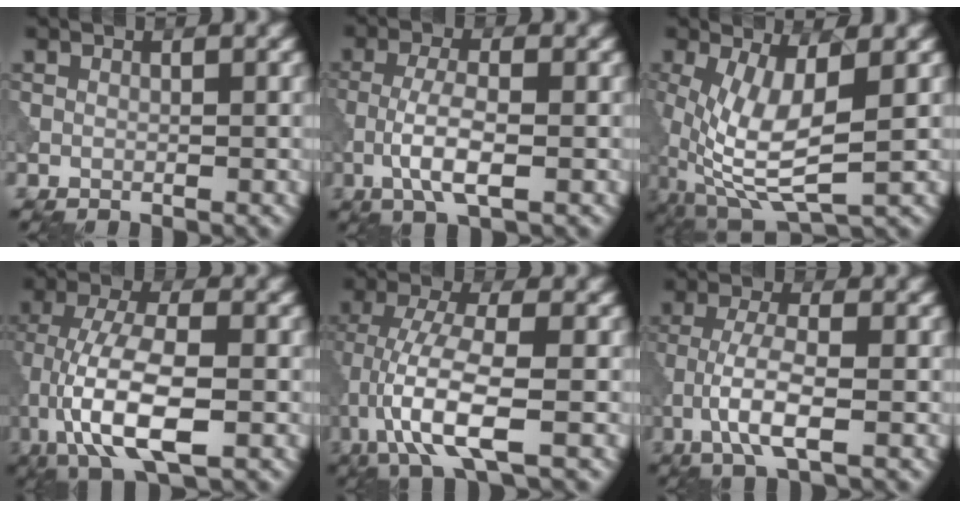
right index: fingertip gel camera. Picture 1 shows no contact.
{"total": 4.2, "force": [-1.4, 1.1, 3.8], "torque": [-0.077, 0.002, -0.033]}
{"total": 7.5, "force": [-0.9, 2.7, 6.9], "torque": [-0.160, -0.012, -0.013]}
{"total": 9.9, "force": [-2.7, 3.6, 8.8], "torque": [-0.168, 0.006, -0.055]}
{"total": 7.9, "force": [-2.5, 2.0, 7.2], "torque": [-0.144, 0.005, -0.055]}
{"total": 4.5, "force": [-1.7, 1.1, 4.1], "torque": [-0.082, 0.004, -0.038]}